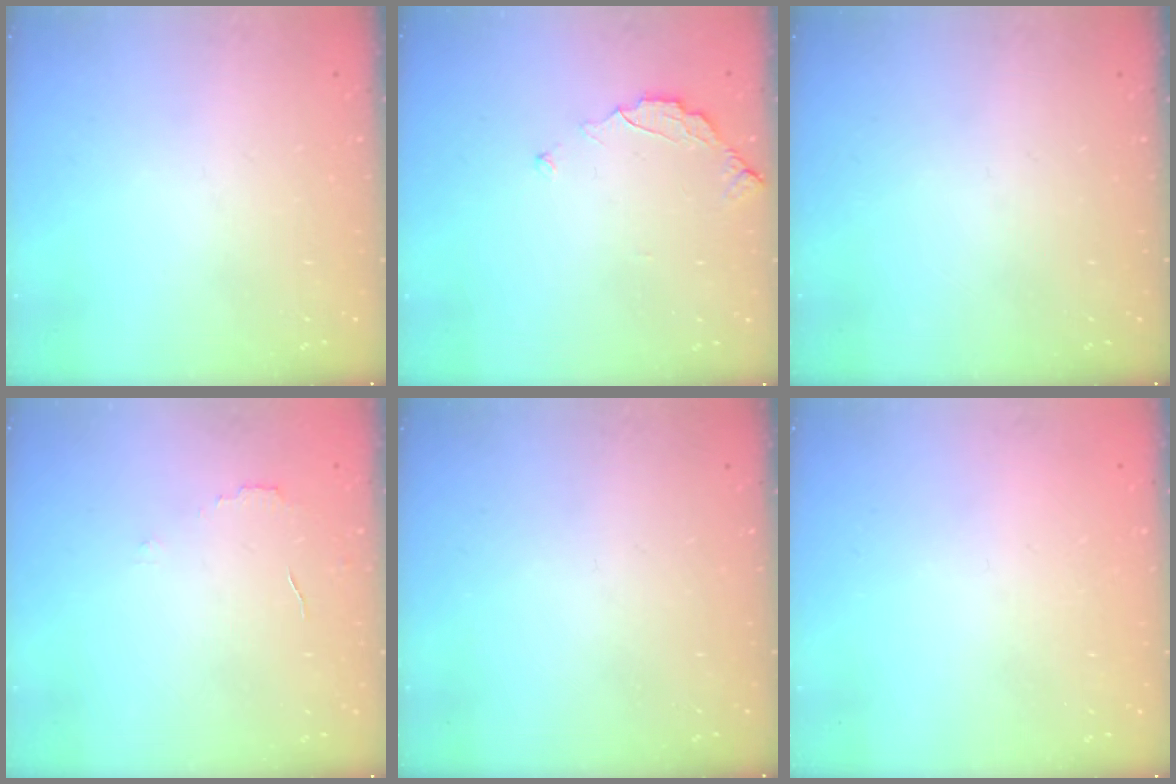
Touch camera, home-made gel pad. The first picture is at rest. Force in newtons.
{"total": 3.0, "press": 3.0, "slide": 0.3}
{"total": 0.0}
{"total": 2.9, "press": 2.9, "slide": 0.2}
{"total": 0.0}
{"total": 2.2, "press": 2.2, "slide": 0.1}